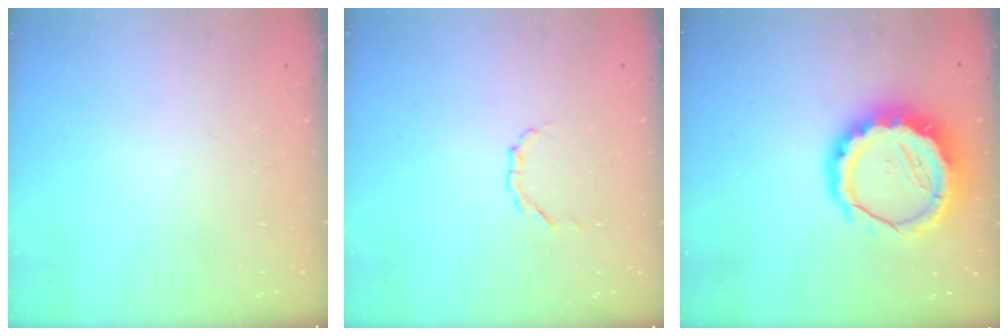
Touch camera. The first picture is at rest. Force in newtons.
{"total": 2.1, "press": 2.1, "slide": 0.6}
{"total": 13.6, "press": 13.2, "slide": 3.2}